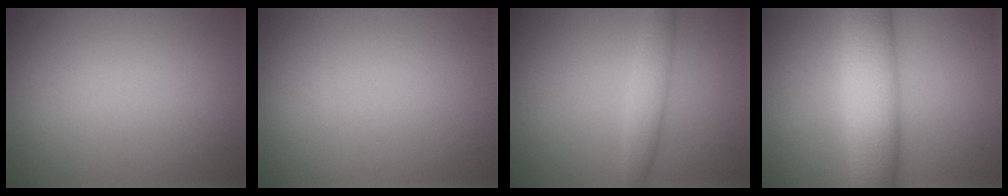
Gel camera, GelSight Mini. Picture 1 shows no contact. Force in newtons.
{"total": 0.0}
{"total": 2.7, "press": 2.7, "slide": 0.2}
{"total": 7.4, "press": 7.4, "slide": 0.3}